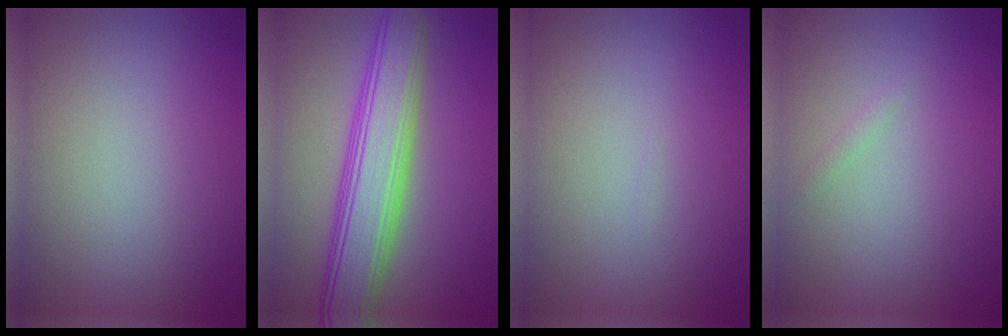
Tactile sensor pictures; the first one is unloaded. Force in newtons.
{"total": 7.8, "press": 7.8, "slide": 0.5}
{"total": 0.0}
{"total": 0.6, "press": 0.5, "slide": 0.1}